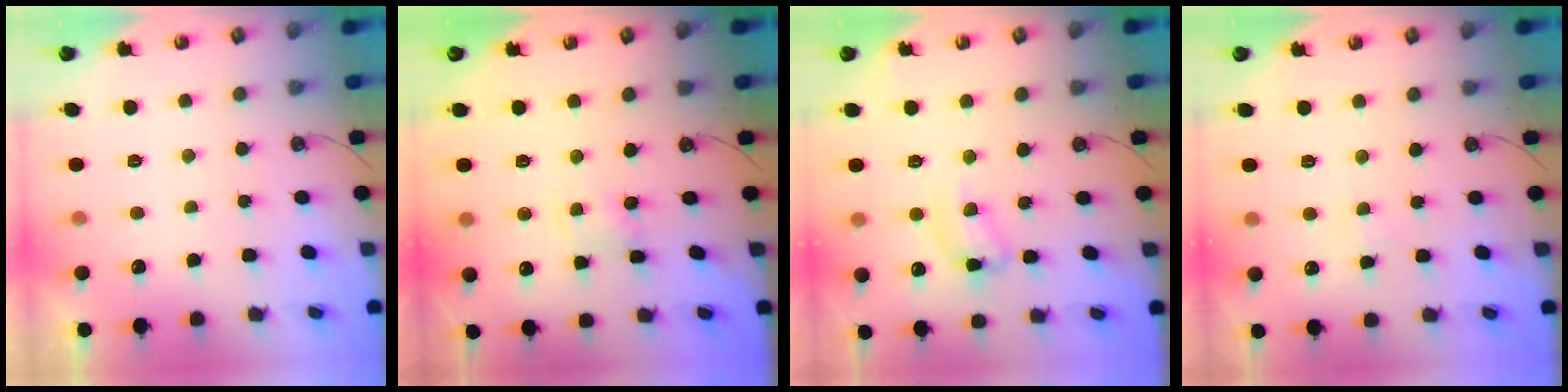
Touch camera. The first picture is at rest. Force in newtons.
{"total": 2.7, "press": 2.7, "slide": 0.2}
{"total": 11.1, "press": 11.0, "slide": 0.7}
{"total": 1.6, "press": 1.6, "slide": 0.3}